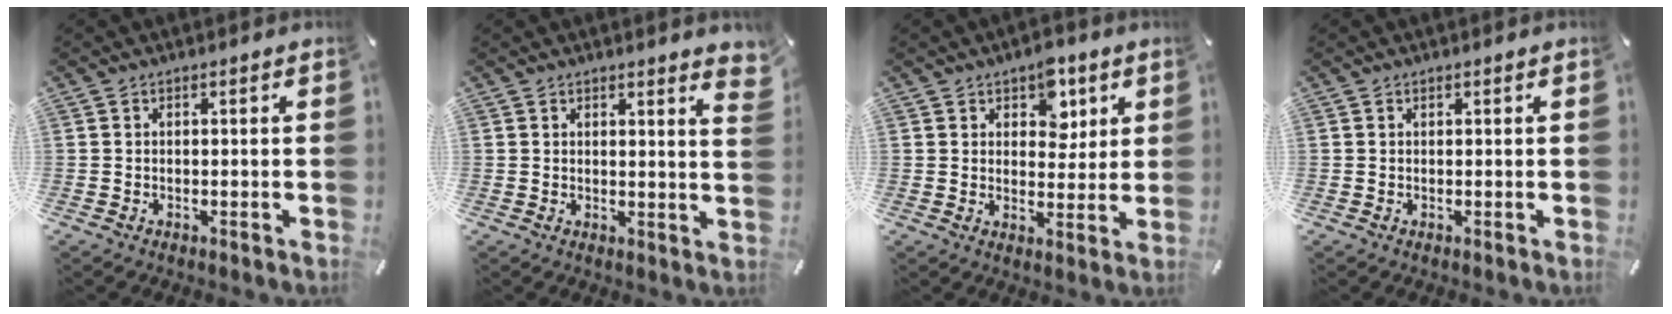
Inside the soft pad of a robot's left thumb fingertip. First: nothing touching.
{"total": 2.7, "force": [2.2, 0.4, 1.6], "torque": [-0.013, -0.014, 0.034]}
{"total": 7.4, "force": [4.1, 5.1, 3.3], "torque": [-0.028, -0.013, 0.066]}
{"total": 0.0}